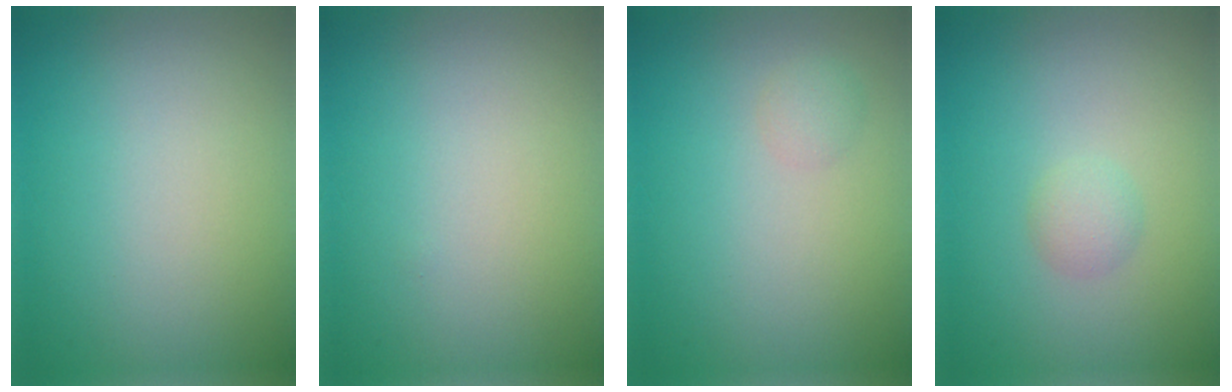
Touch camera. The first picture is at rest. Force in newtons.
{"total": 0.0}
{"total": 1.0, "press": 1.0, "slide": 0.0}
{"total": 1.4, "press": 1.4, "slide": 0.1}